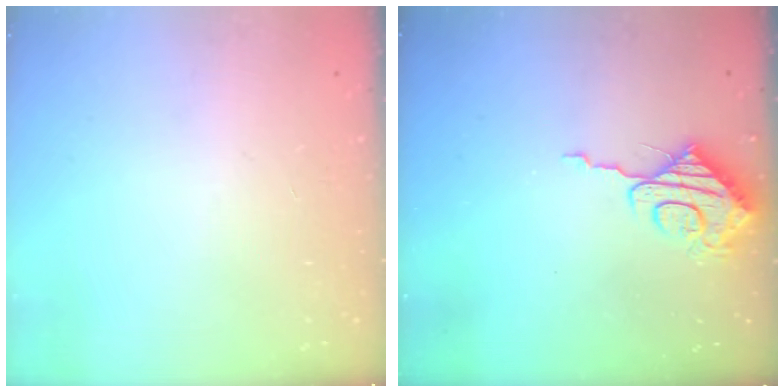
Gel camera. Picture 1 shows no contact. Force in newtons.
{"total": 9.2, "press": 9.2, "slide": 0.3}